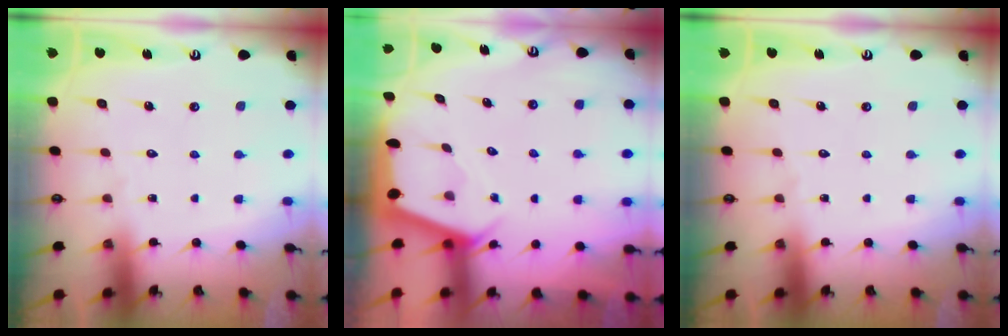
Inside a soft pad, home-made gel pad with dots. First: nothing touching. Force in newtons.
{"total": 2.3, "press": 2.3, "slide": 0.3}
{"total": 0.0}